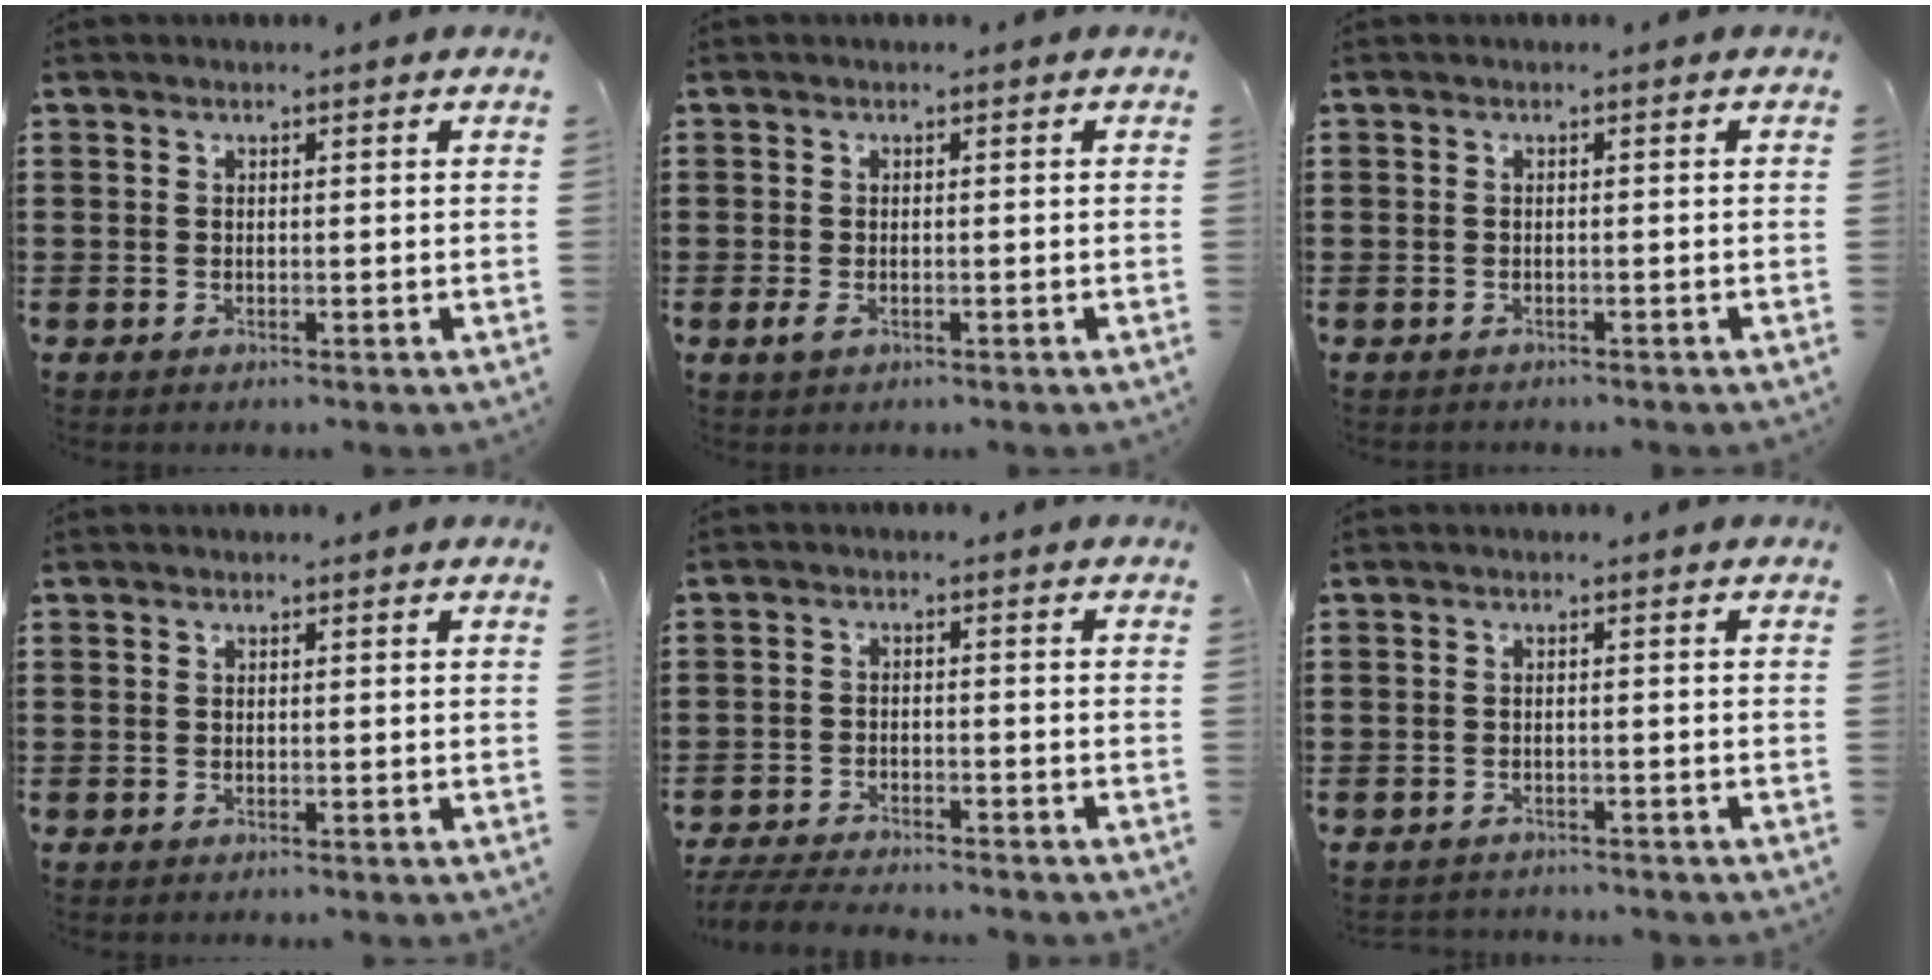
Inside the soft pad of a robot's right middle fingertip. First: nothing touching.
{"total": 1.5, "force": [-0.5, 0.9, 1.1], "torque": [-0.028, -0.003, -0.012]}
{"total": 0.8, "force": [-0.6, 0.4, -0.2], "torque": [0.004, 0.005, -0.016]}
{"total": 0.0}
{"total": 4.1, "force": [-4.1, 0.5, 0.6], "torque": [-0.024, -0.002, -0.088]}
{"total": 1.3, "force": [-1.3, 0.3, -0.1], "torque": [-0.002, 0.002, -0.029]}